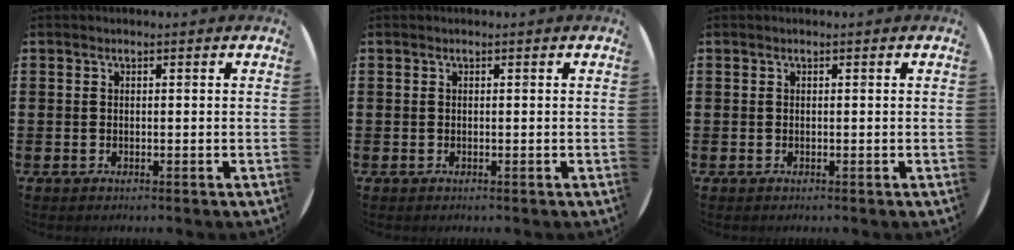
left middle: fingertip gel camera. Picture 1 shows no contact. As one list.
[{"total": 0.0}, {"total": 0.0}]